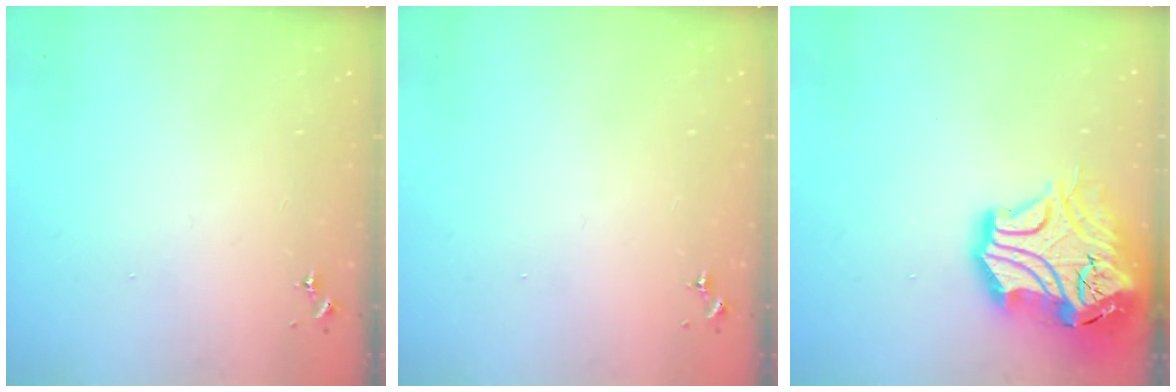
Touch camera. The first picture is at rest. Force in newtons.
{"total": 0.0}
{"total": 19.5, "press": 19.3, "slide": 2.9}